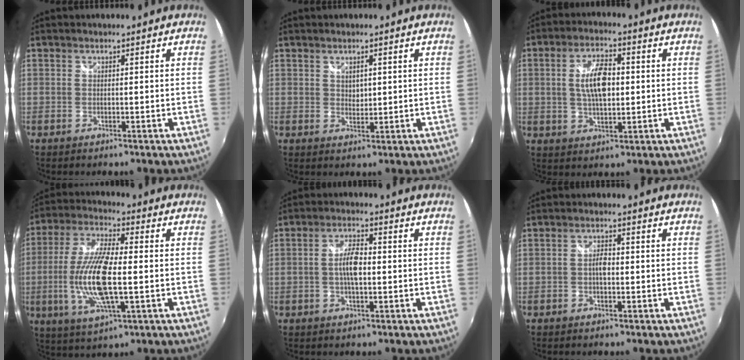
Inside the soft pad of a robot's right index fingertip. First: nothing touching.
{"total": 2.3, "force": [0.9, 1.6, 1.4], "torque": [-0.016, 0.001, 0.017]}
{"total": 8.5, "force": [0.7, 3.8, 7.6], "torque": [-0.141, 0.007, 0.014]}
{"total": 15.2, "force": [-2.0, 4.2, 14.4], "torque": [-0.297, -0.008, -0.039]}
{"total": 5.1, "force": [-0.4, 1.8, 4.8], "torque": [-0.091, 0.006, -0.009]}
{"total": 2.0, "force": [-0.4, 0.9, 1.7], "torque": [-0.032, 0.005, -0.010]}